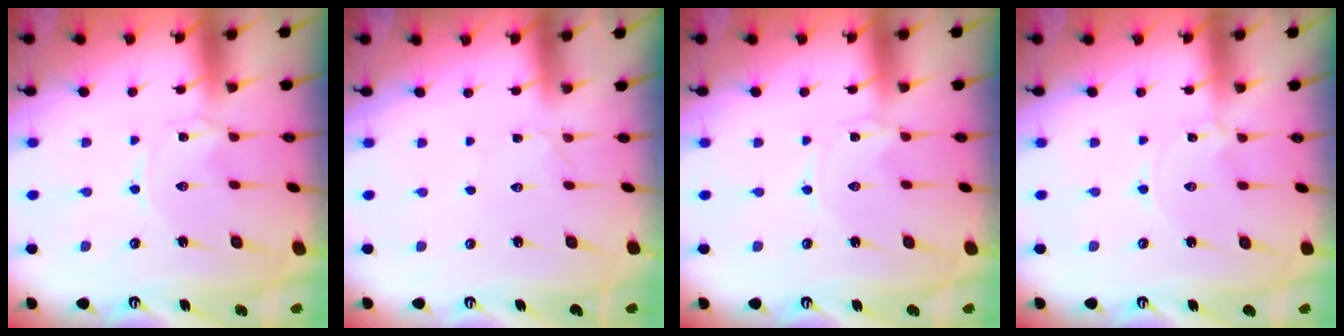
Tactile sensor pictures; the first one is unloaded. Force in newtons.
{"total": 1.4, "press": 1.4, "slide": 0.3}
{"total": 0.0}
{"total": 0.0}